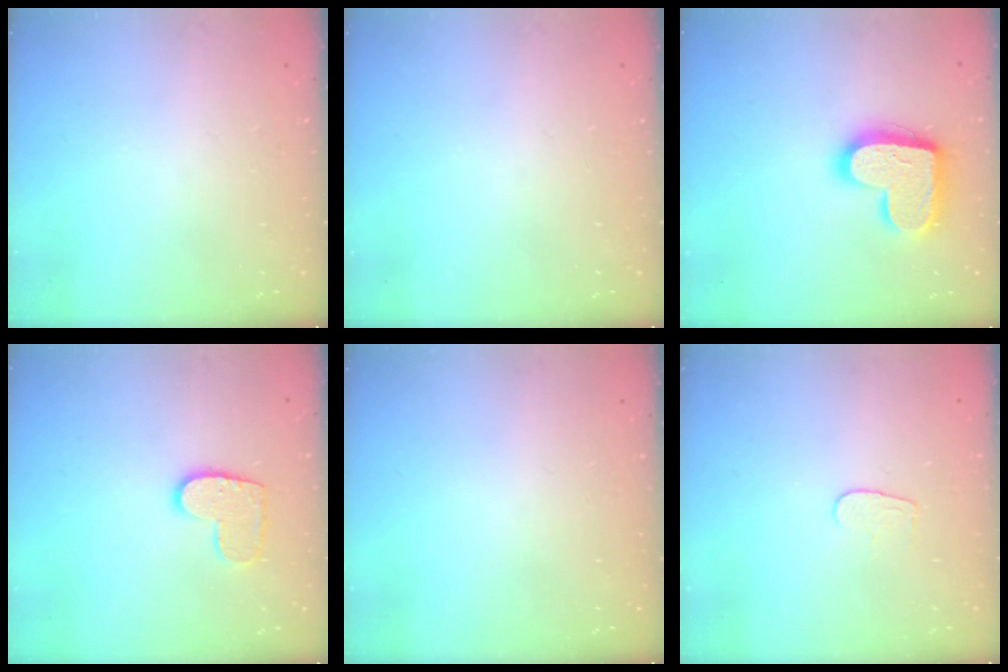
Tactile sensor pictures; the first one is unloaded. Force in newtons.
{"total": 0.0}
{"total": 17.3, "press": 17.3, "slide": 1.1}
{"total": 9.7, "press": 9.7, "slide": 0.3}
{"total": 0.0}
{"total": 4.6, "press": 4.6, "slide": 0.2}